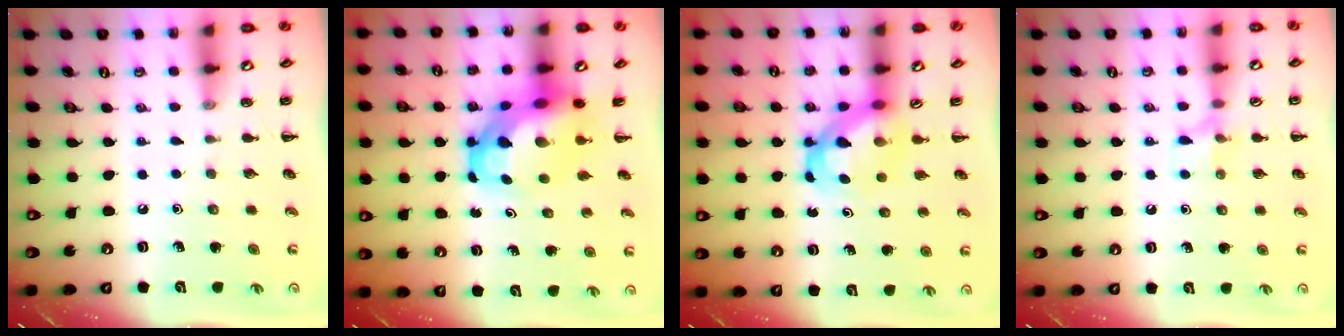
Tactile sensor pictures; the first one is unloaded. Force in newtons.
{"total": 7.0, "press": 6.7, "slide": 1.8}
{"total": 5.4, "press": 5.2, "slide": 1.3}
{"total": 6.6, "press": 6.5, "slide": 1.1}